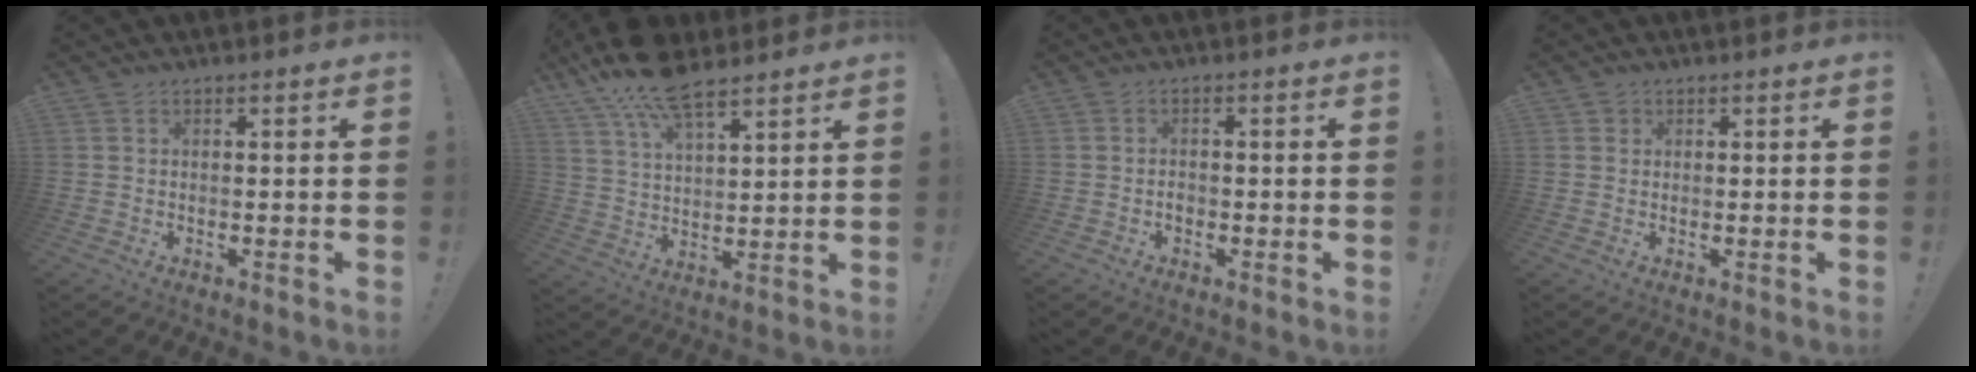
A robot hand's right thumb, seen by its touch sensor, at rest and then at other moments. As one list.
[{"total": 13.1, "force": [9.8, 4.6, 7.4], "torque": [-0.146, -0.045, 0.179]}, {"total": 1.6, "force": [-1.0, 1.0, 0.7], "torque": [-0.010, 0.002, -0.018]}, {"total": 1.4, "force": [0.8, 1.1, 0.2], "torque": [0.002, -0.002, 0.013]}]